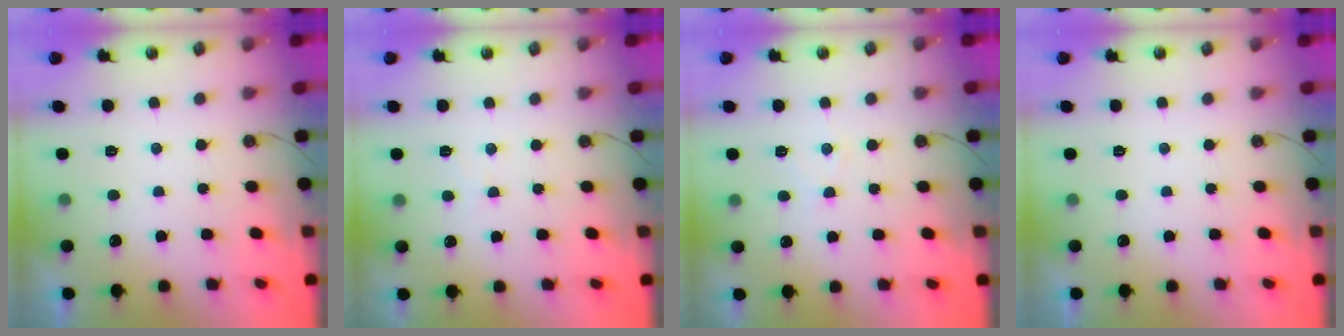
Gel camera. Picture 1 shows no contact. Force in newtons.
{"total": 4.7, "press": 4.6, "slide": 0.7}
{"total": 4.6, "press": 4.5, "slide": 0.7}
{"total": 0.0}